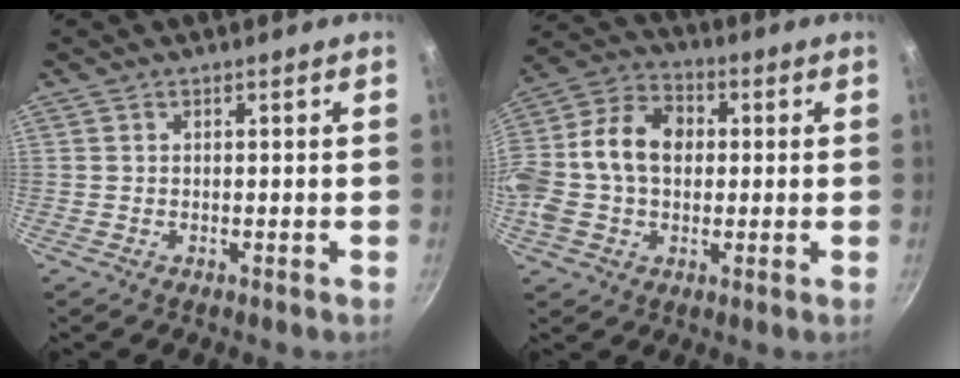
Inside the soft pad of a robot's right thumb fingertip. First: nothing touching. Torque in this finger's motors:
{"motor_torque": [2.16, 2.33, 1.19, -0.80, 0.17]}